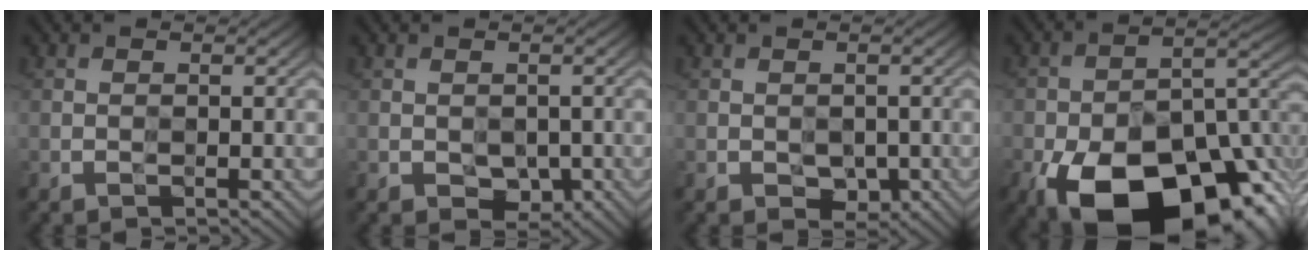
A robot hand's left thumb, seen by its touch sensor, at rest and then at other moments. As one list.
[{"total": 1.2, "force": [0.0, 1.1, 0.6], "torque": [-0.015, 0.000, 0.000]}, {"total": 1.0, "force": [-0.1, 0.9, 0.4], "torque": [-0.012, 0.000, 0.000]}, {"total": 20.9, "force": [-13.2, 10.6, 12.2], "torque": [-0.190, -0.058, -0.182]}]